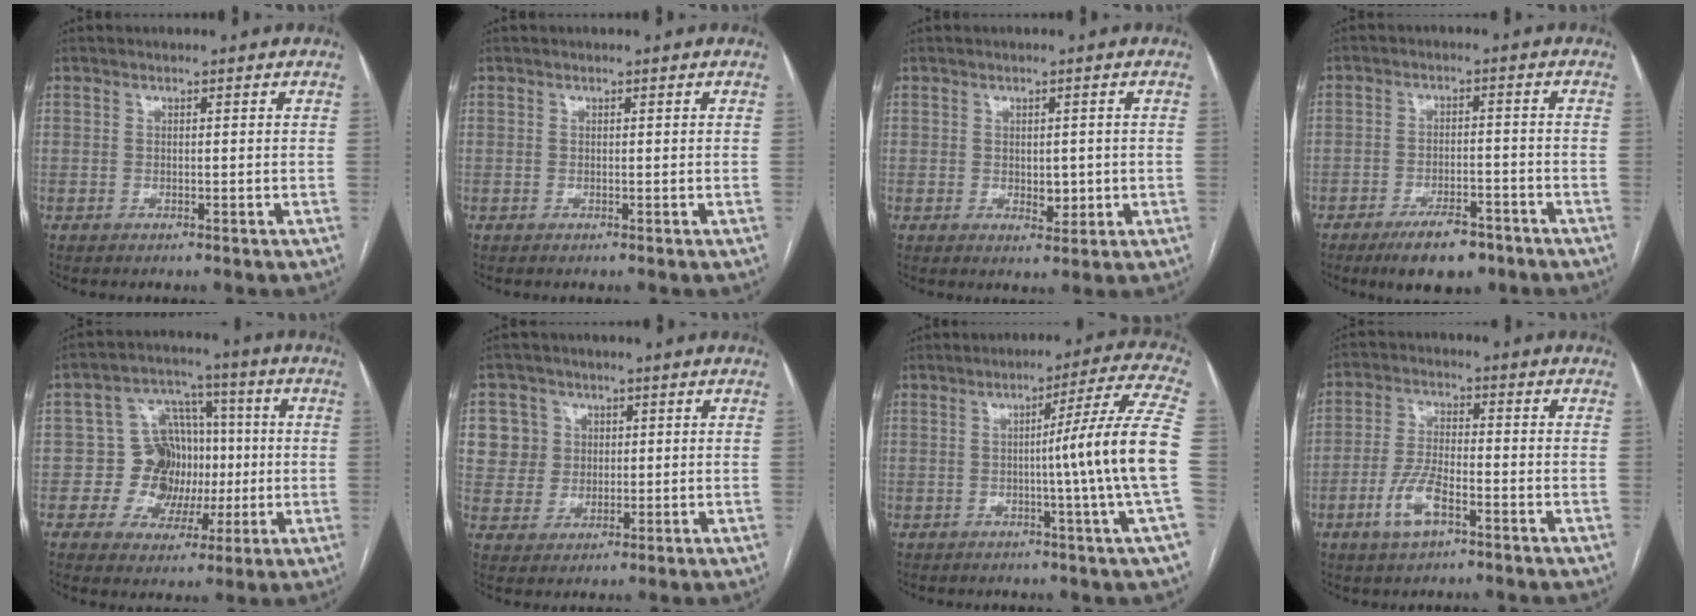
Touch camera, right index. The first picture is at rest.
{"total": 0.0}
{"total": 3.0, "force": [-0.1, 1.9, 2.4], "torque": [-0.031, -0.001, 0.006]}
{"total": 7.7, "force": [-5.5, 2.8, 4.6], "torque": [-0.073, -0.002, -0.085]}
{"total": 10.4, "force": [-0.4, 9.3, 4.6], "torque": [-0.061, 0.042, 0.005]}
{"total": 7.1, "force": [2.1, 6.8, 0.6], "torque": [-0.009, 0.019, 0.046]}
{"total": 13.2, "force": [-1.3, -3.2, 12.7], "torque": [-0.164, -0.004, -0.020]}
{"total": 6.9, "force": [-3.5, 2.3, 5.5], "torque": [-0.118, 0.000, -0.064]}